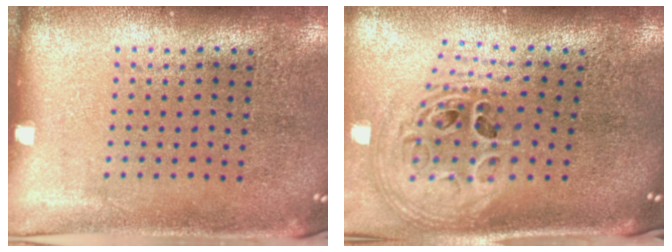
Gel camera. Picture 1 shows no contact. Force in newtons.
{"total": 1.9, "press": 1.5, "slide": 1.1}